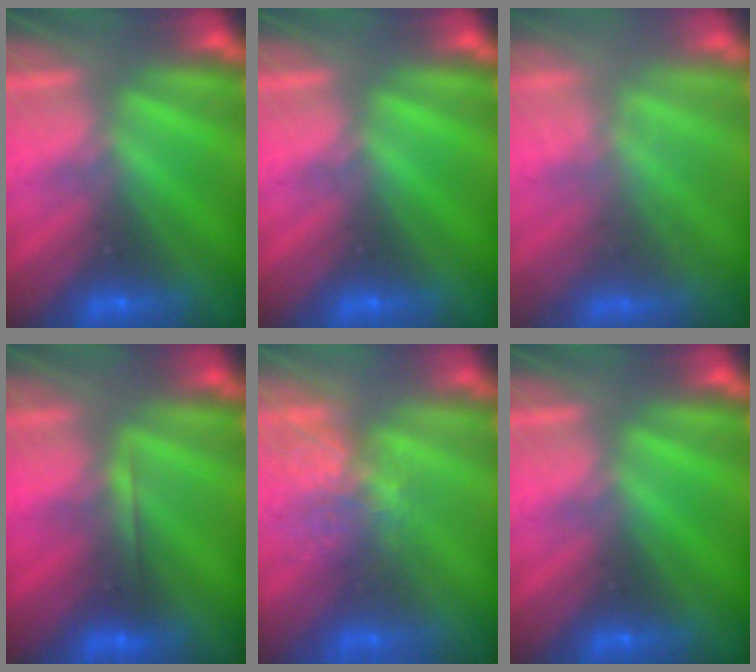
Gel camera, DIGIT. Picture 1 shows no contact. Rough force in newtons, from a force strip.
{"total": 0.0}
{"total": 1.7}
{"total": 1.7}
{"total": 3.7}
{"total": 0.0}